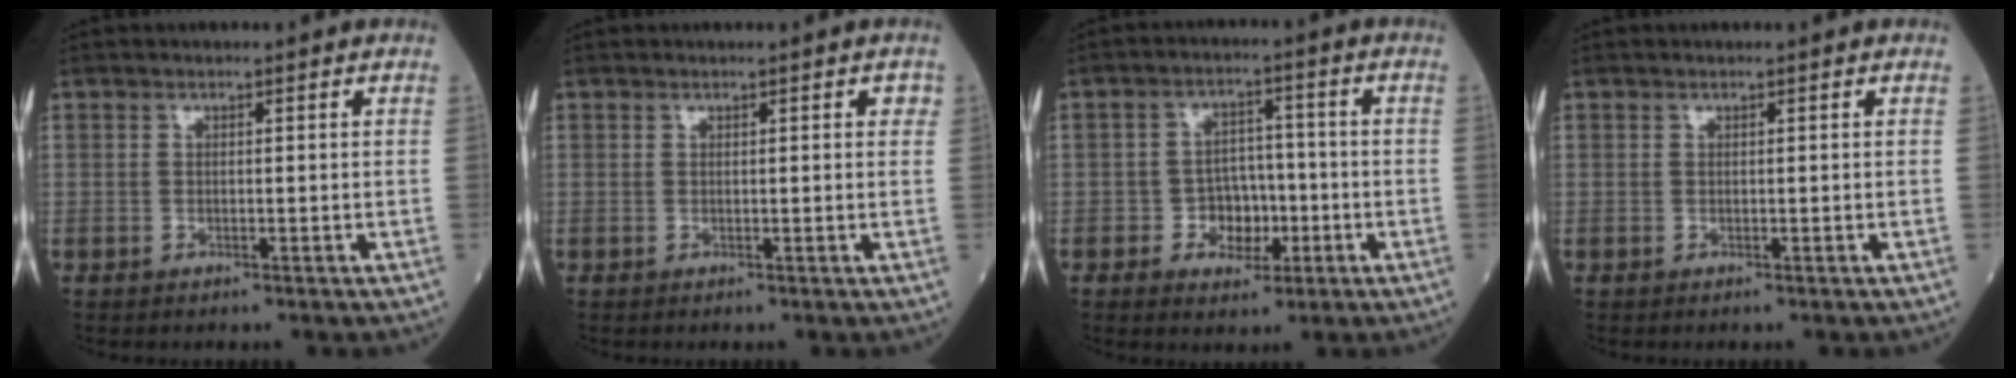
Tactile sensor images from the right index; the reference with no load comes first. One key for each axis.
{"total": 1.1, "fx": 0.5, "fy": 0.4, "fz": 0.9, "tx": -0.008, "ty": 0.003, "tz": 0.004}
{"total": 5.5, "fx": -1.8, "fy": 4.3, "fz": 3.0, "tx": -0.040, "ty": 0.014, "tz": -0.028}
{"total": 0.0}